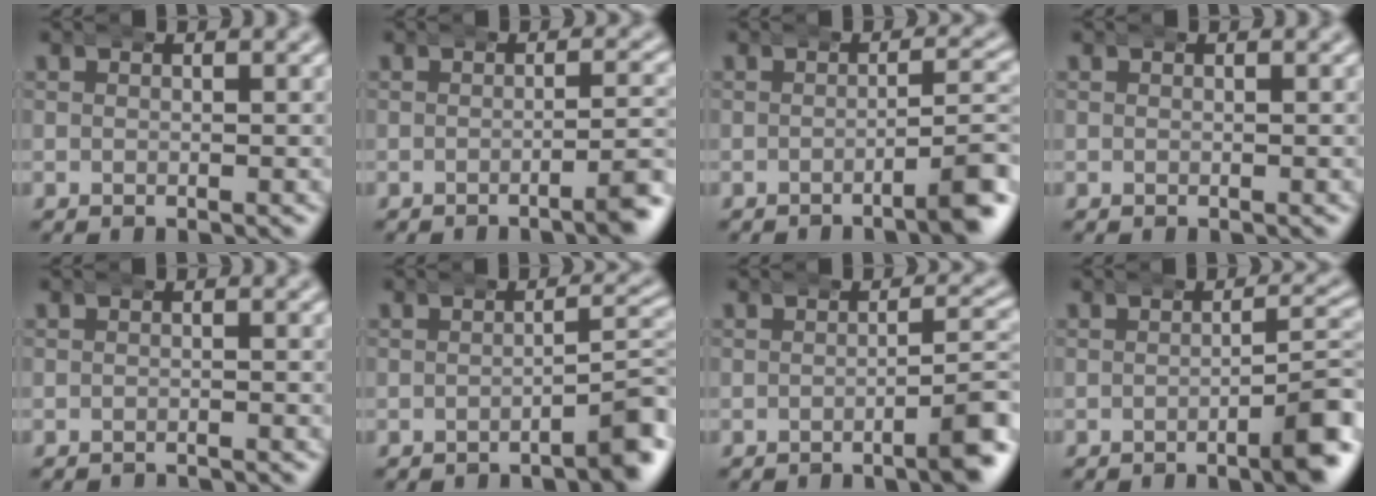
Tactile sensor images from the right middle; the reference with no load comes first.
{"total": 2.8, "force": [-1.6, 0.3, 2.3], "torque": [-0.023, 0.006, -0.034]}
{"total": 4.0, "force": [-1.9, 0.7, 3.4], "torque": [-0.037, 0.008, -0.039]}
{"total": 0.0}
{"total": 1.9, "force": [-1.9, 0.0, -0.1], "torque": [0.001, -0.008, -0.029]}
{"total": 3.9, "force": [-1.7, 1.2, 3.3], "torque": [-0.033, 0.004, -0.032]}
{"total": 4.0, "force": [-1.7, 0.8, 3.5], "torque": [-0.037, 0.008, -0.035]}
{"total": 4.6, "force": [-1.9, 1.0, 4.0], "torque": [-0.046, 0.008, -0.037]}